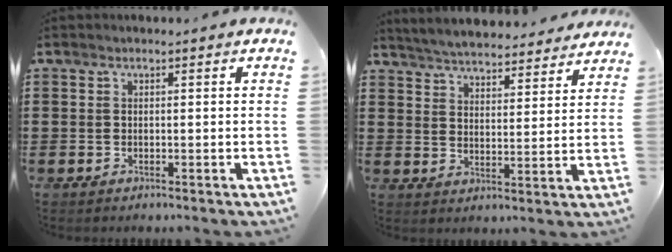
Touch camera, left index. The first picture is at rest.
{"total": 5.0, "force": [5.0, -0.2, 0.3], "torque": [-0.030, -0.035, 0.088]}